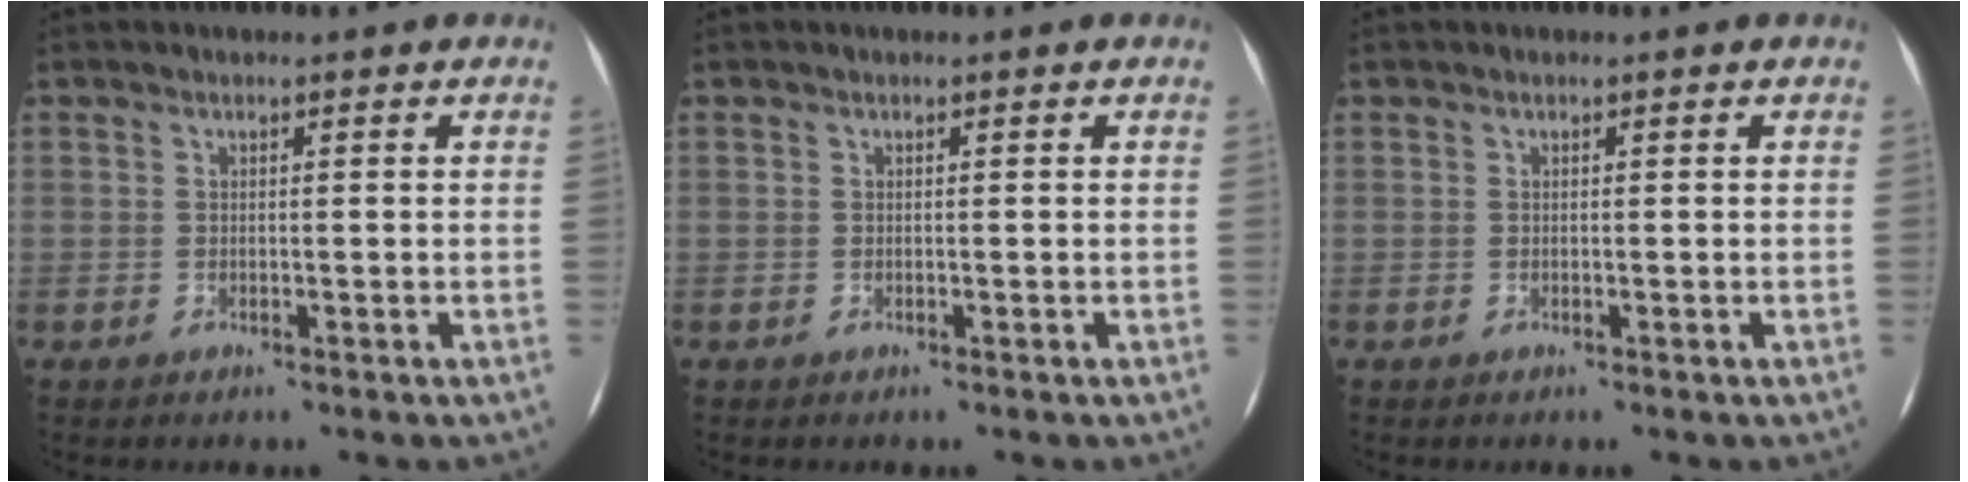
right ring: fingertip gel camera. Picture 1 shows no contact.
{"total": 0.0}
{"total": 0.0}